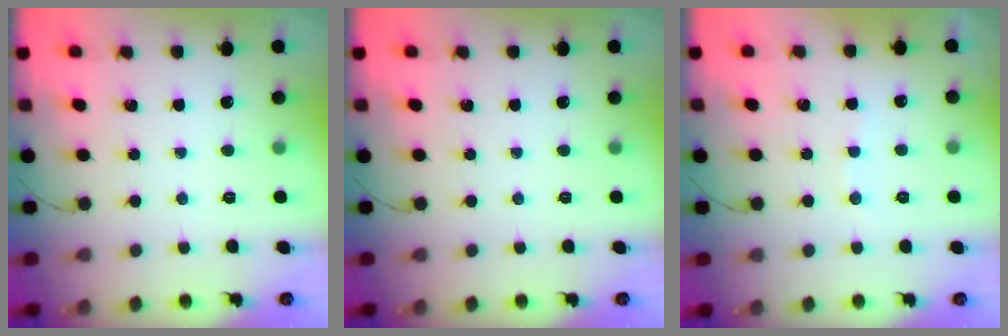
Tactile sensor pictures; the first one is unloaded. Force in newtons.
{"total": 0.0}
{"total": 4.6, "press": 4.5, "slide": 0.7}